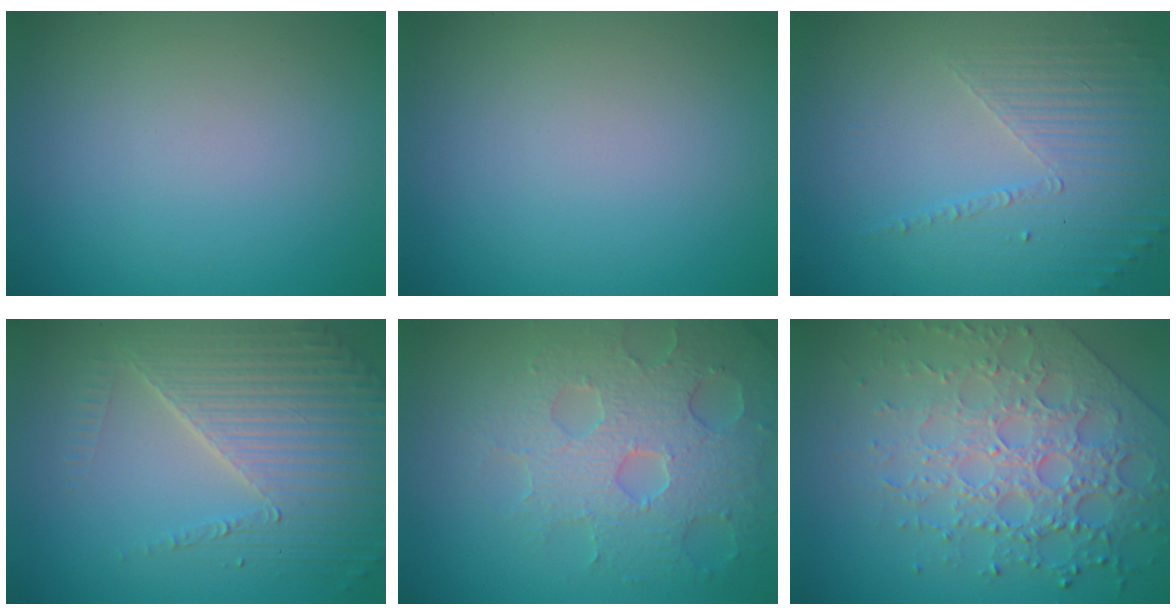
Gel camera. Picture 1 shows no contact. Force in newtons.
{"total": 0.0}
{"total": 5.2, "press": 3.2, "slide": 4.1}
{"total": 6.2, "press": 4.7, "slide": 4.0}
{"total": 6.1, "press": 5.1, "slide": 3.4}
{"total": 7.3, "press": 5.3, "slide": 4.9}